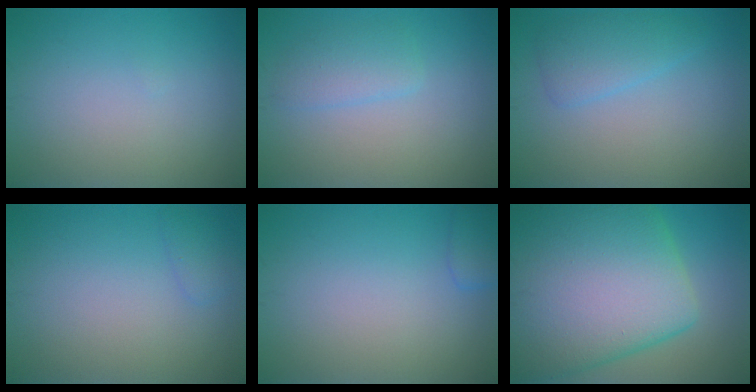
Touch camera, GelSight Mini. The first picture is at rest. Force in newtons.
{"total": 2.1, "press": 2.1, "slide": 0.1}
{"total": 2.6, "press": 2.6, "slide": 0.1}
{"total": 1.0, "press": 1.0, "slide": 0.1}
{"total": 1.5, "press": 1.5, "slide": 0.1}
{"total": 16.5, "press": 16.5, "slide": 0.5}